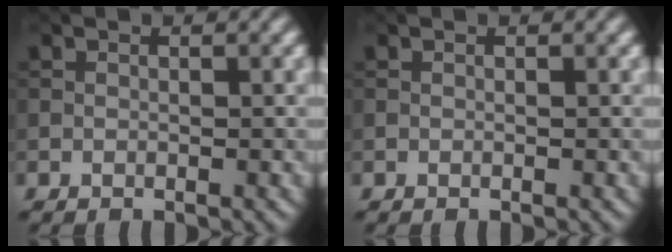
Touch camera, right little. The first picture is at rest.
{"total": 0.0}